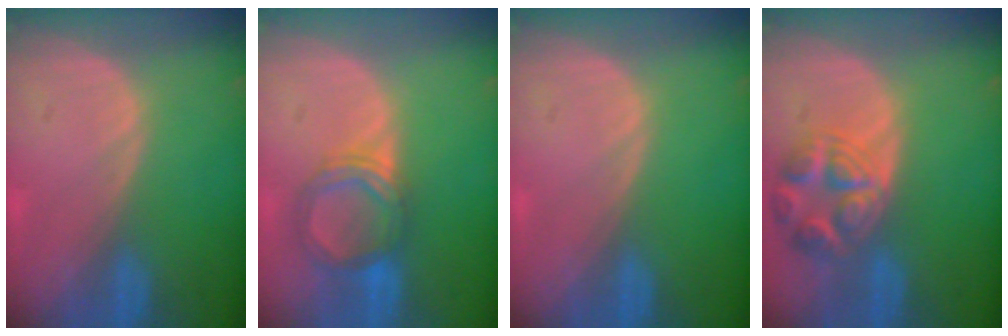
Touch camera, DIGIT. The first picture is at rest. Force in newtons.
{"total": 5.5, "press": 5.4, "slide": 1.2}
{"total": 0.0}
{"total": 7.8, "press": 7.0, "slide": 3.5}